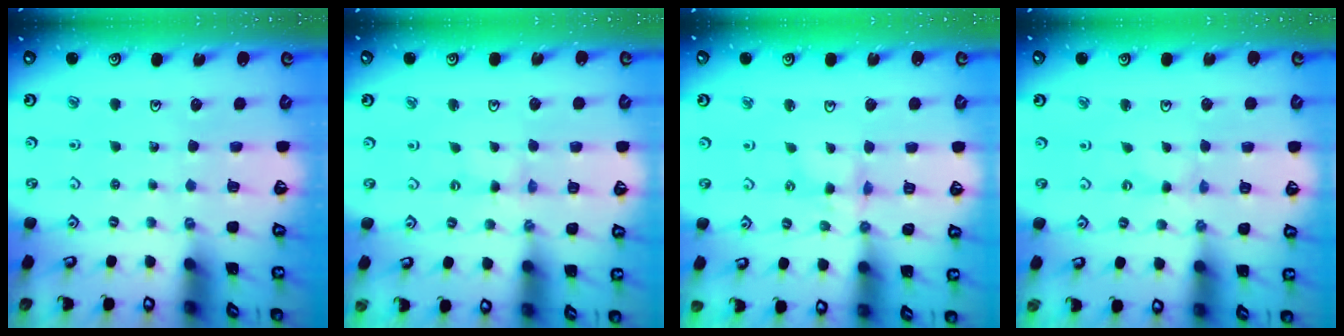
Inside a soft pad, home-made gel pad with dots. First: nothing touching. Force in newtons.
{"total": 0.0}
{"total": 3.5, "press": 3.5, "slide": 0.3}
{"total": 0.0}